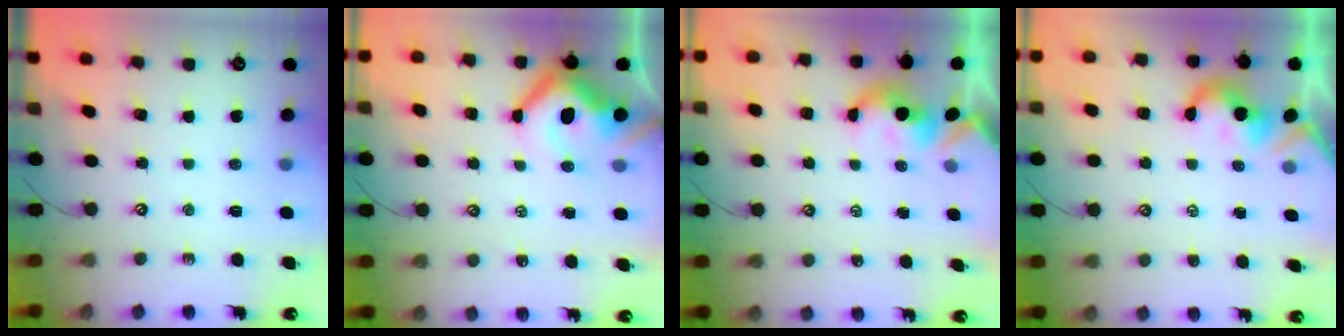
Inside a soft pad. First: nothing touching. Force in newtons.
{"total": 14.4, "press": 14.2, "slide": 1.9}
{"total": 1.7, "press": 1.7, "slide": 0.2}
{"total": 2.2, "press": 2.2, "slide": 0.4}